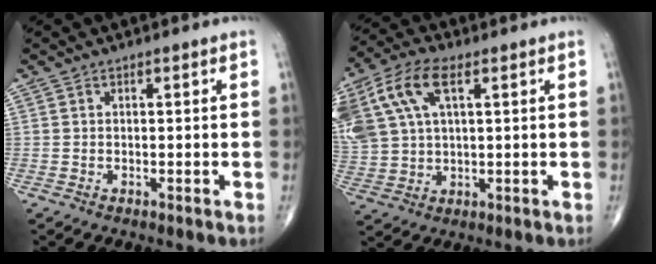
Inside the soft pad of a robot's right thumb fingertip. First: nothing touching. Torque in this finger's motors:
{"motor_torque": [0.82, 1.32, 1.64, 0.72, 0.36]}